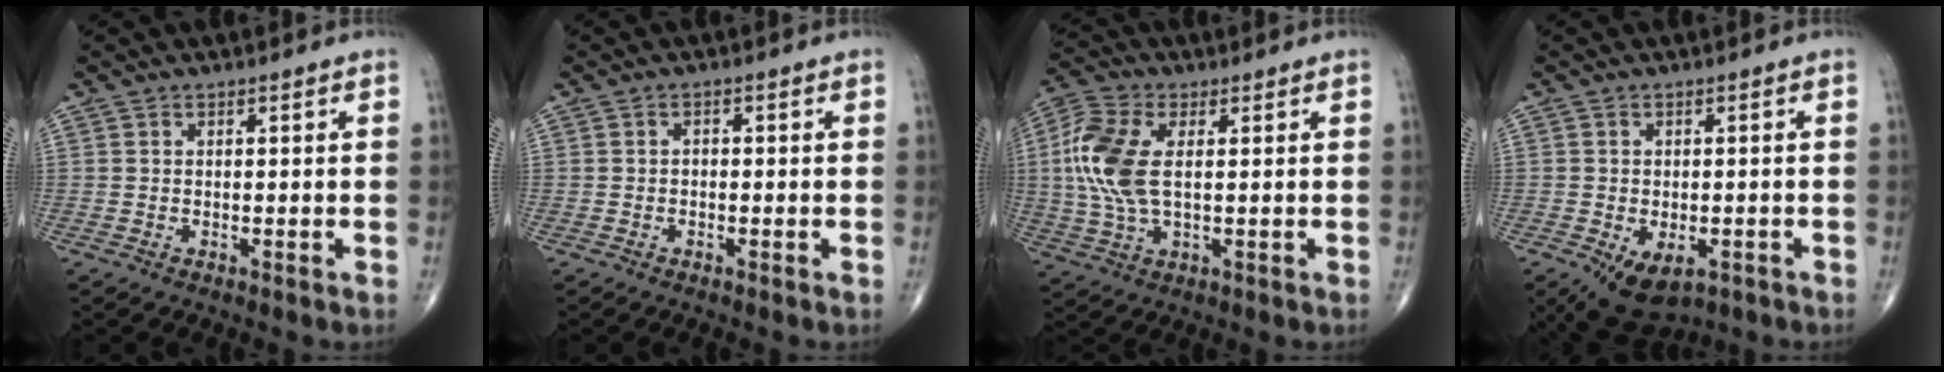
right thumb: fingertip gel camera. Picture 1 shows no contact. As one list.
[{"total": 0.8, "force": [-0.2, 0.6, 0.5], "torque": [0.001, 0.005, -0.008]}, {"total": 12.1, "force": [1.6, 6.3, 10.2], "torque": [-0.244, 0.007, 0.030]}, {"total": 9.1, "force": [-4.3, 5.4, 5.9], "torque": [-0.090, 0.003, -0.056]}]